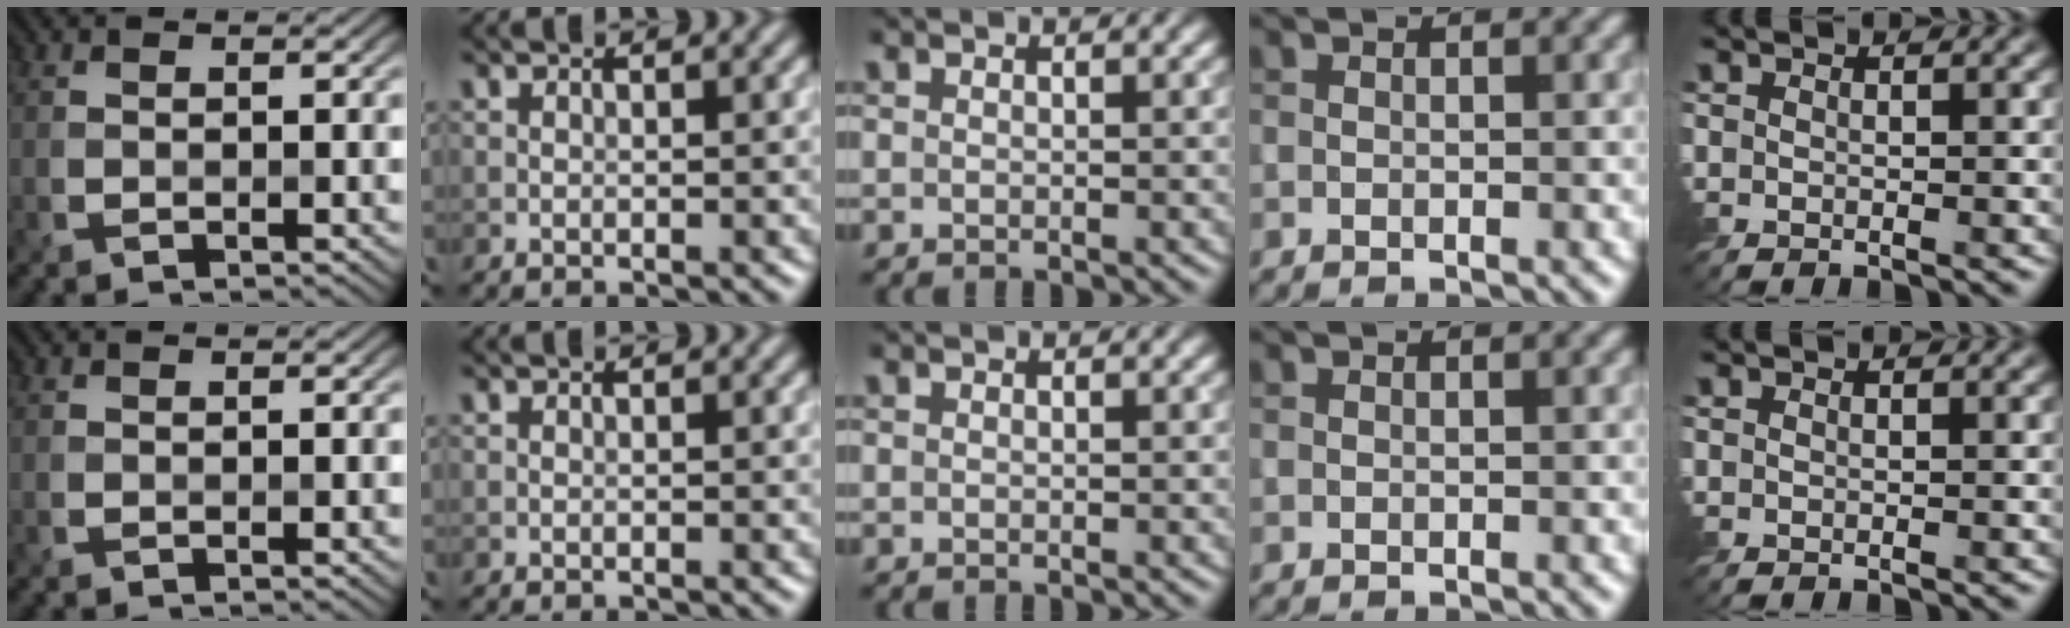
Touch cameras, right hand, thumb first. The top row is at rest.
{}